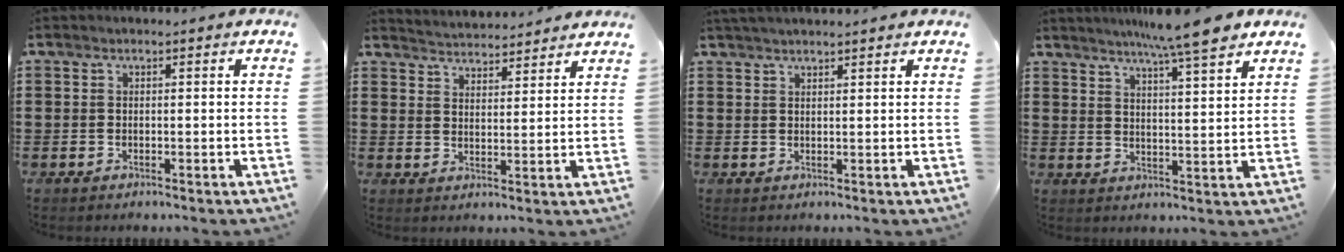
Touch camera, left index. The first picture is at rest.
{"total": 3.7, "force": [3.7, -0.5, -0.3], "torque": [-0.007, -0.022, 0.065]}
{"total": 1.6, "force": [1.5, -0.3, 0.3], "torque": [-0.009, 0.001, 0.030]}
{"total": 7.8, "force": [6.6, -0.4, 4.2], "torque": [-0.090, -0.023, 0.114]}